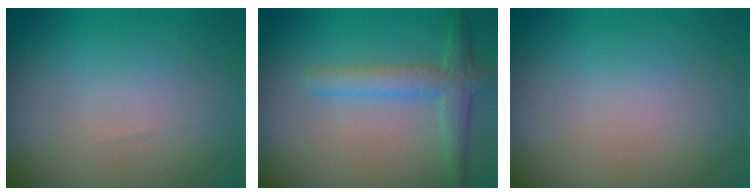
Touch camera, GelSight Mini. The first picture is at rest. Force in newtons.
{"total": 4.0, "press": 3.9, "slide": 0.3}
{"total": 0.0}